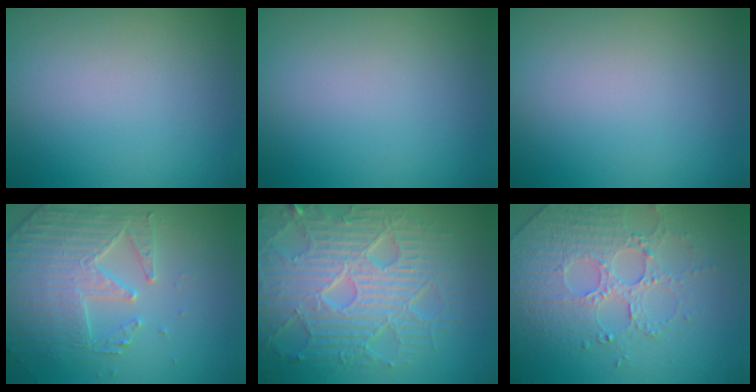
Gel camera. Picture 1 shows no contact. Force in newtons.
{"total": 0.0}
{"total": 0.0}
{"total": 4.2, "press": 3.9, "slide": 1.6}
{"total": 8.9, "press": 6.4, "slide": 6.2}
{"total": 4.7, "press": 3.9, "slide": 2.6}